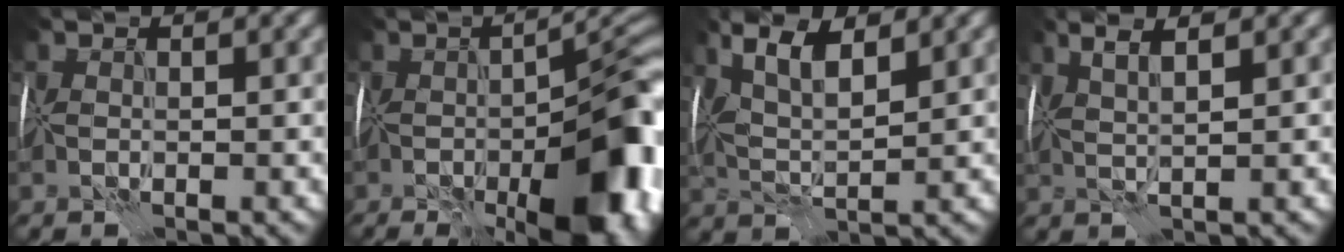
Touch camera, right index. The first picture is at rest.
{"total": 14.6, "force": [-4.1, 5.4, 12.9], "torque": [-0.154, -0.023, -0.054]}
{"total": 5.3, "force": [2.5, 1.8, 4.3], "torque": [-0.087, 0.002, 0.045]}
{"total": 3.1, "force": [1.5, 0.4, 2.6], "torque": [-0.041, 0.006, 0.017]}